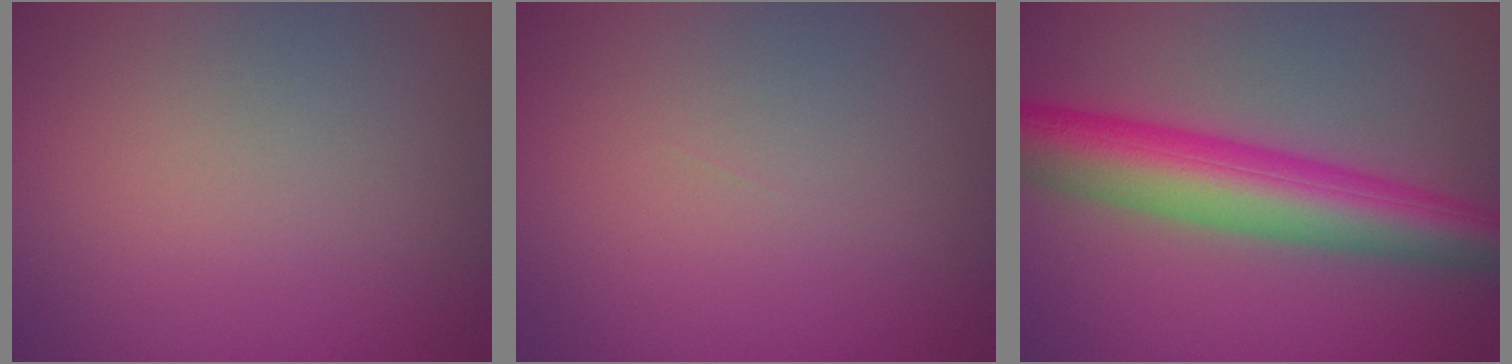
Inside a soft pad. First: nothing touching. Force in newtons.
{"total": 0.0}
{"total": 8.9, "press": 8.9, "slide": 0.2}